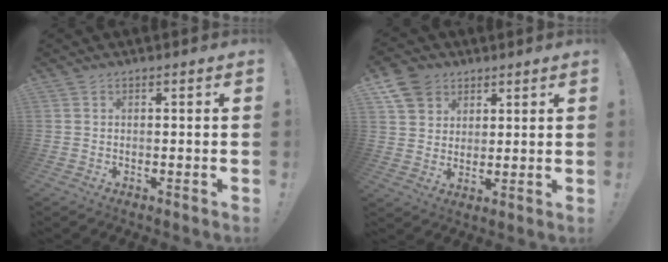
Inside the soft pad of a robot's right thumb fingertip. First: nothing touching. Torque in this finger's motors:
{"motor_torque": [0.46, 1.05, -0.31, 0.25, 0.09]}